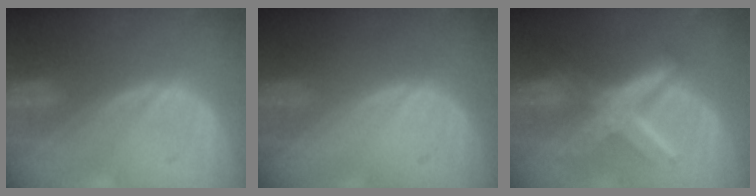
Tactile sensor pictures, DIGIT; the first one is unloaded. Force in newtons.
{"total": 0.0}
{"total": 8.8, "press": 8.8, "slide": 0.7}